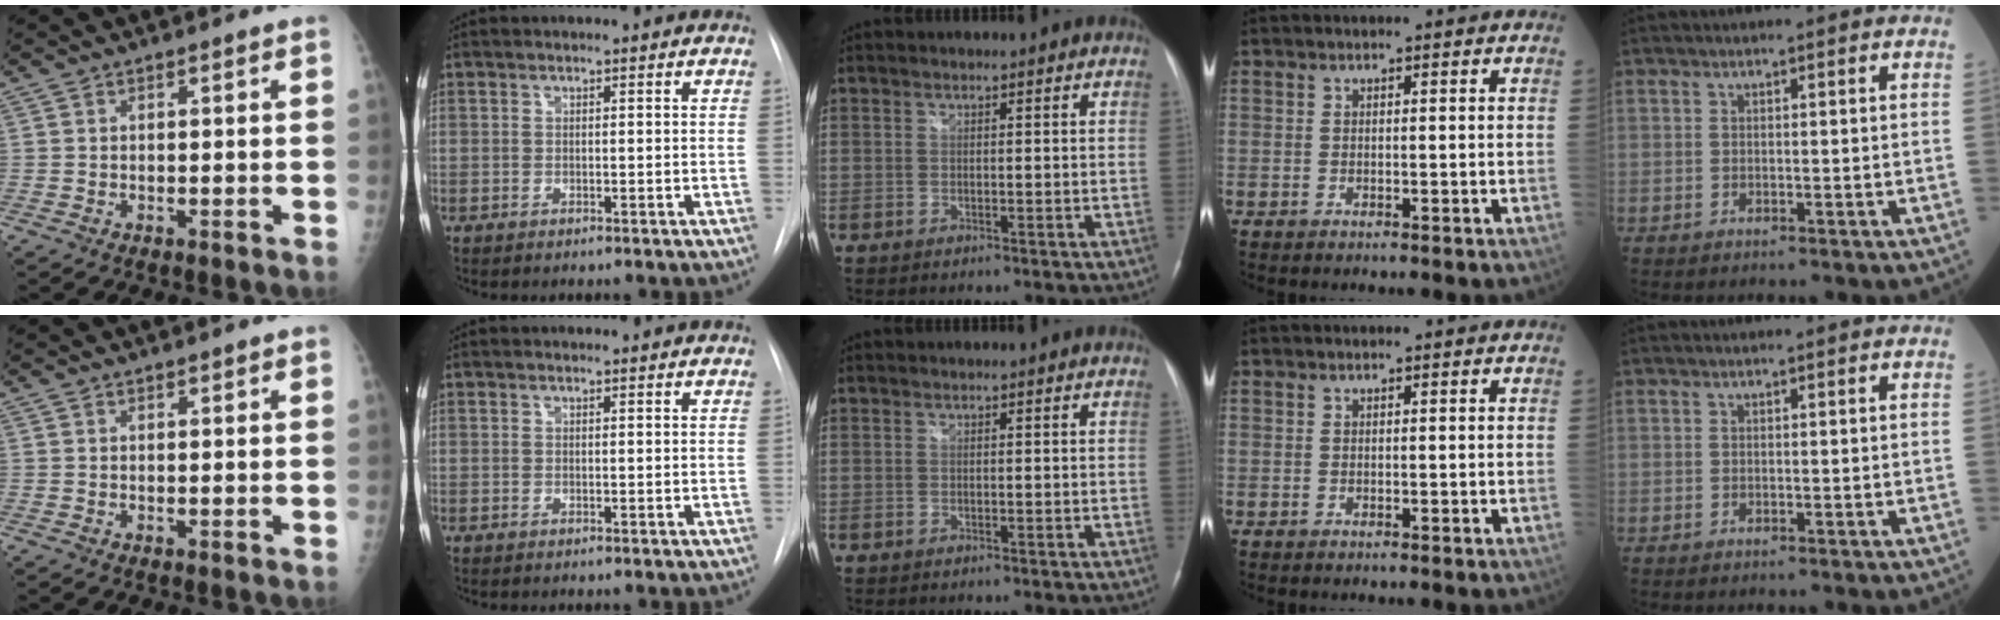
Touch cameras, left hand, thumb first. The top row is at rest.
{"thumb": {"total": 0.9, "force": [0.6, 0.3, 0.6], "torque": [-0.004, -0.001, 0.008]}, "index": {"total": 2.0, "force": [1.9, 0.4, 0.3], "torque": [-0.014, 0.011, 0.018]}}